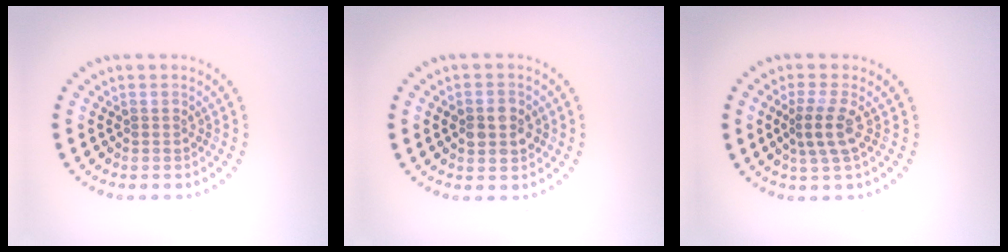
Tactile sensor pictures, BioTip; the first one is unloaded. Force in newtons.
{"total": 2.9, "press": 2.9, "slide": 0.0}
{"total": 2.7, "press": 2.1, "slide": 1.7}